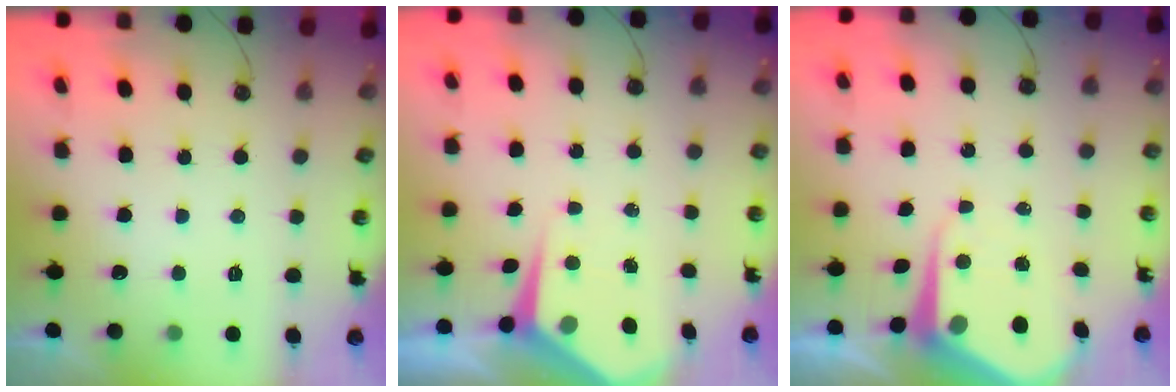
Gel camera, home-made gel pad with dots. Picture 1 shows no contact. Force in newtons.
{"total": 4.9, "press": 4.8, "slide": 0.5}
{"total": 8.3, "press": 8.3, "slide": 0.8}